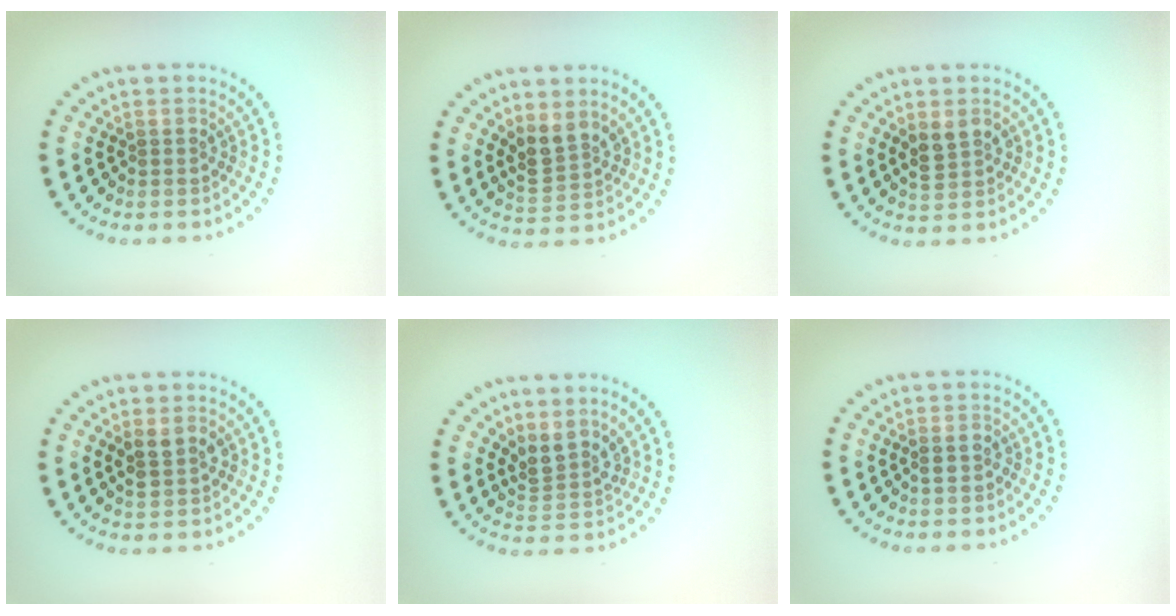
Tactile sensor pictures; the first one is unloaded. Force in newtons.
{"total": 2.8, "press": 2.5, "slide": 1.2}
{"total": 2.2, "press": 2.2, "slide": 0.4}
{"total": 2.2, "press": 2.1, "slide": 0.2}
{"total": 2.5, "press": 1.9, "slide": 1.7}
{"total": 0.9, "press": 0.8, "slide": 0.4}